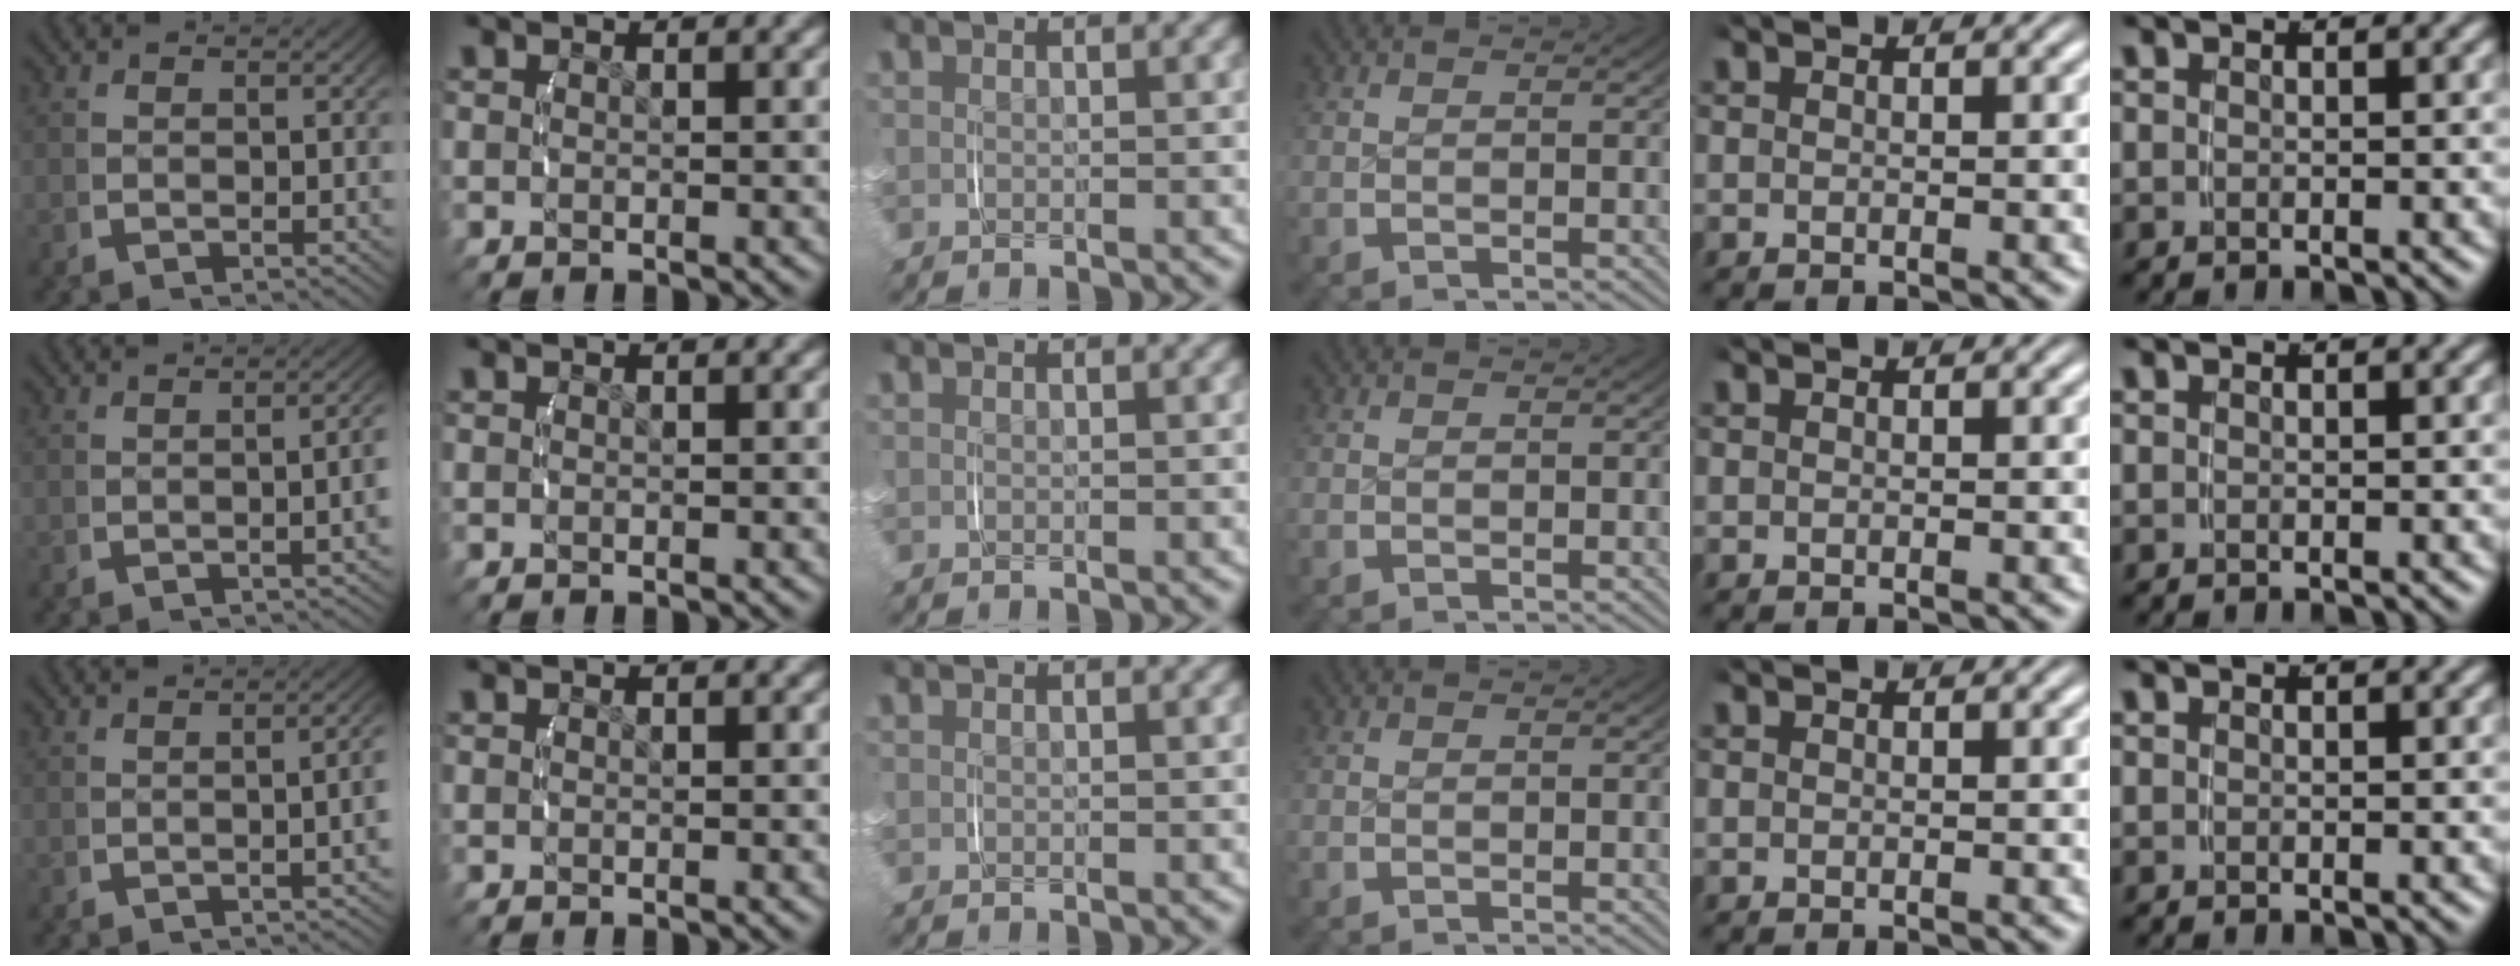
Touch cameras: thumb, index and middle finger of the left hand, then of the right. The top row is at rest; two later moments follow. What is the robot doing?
{"motion": "lift_and_place", "object": "dispenser bottle"}